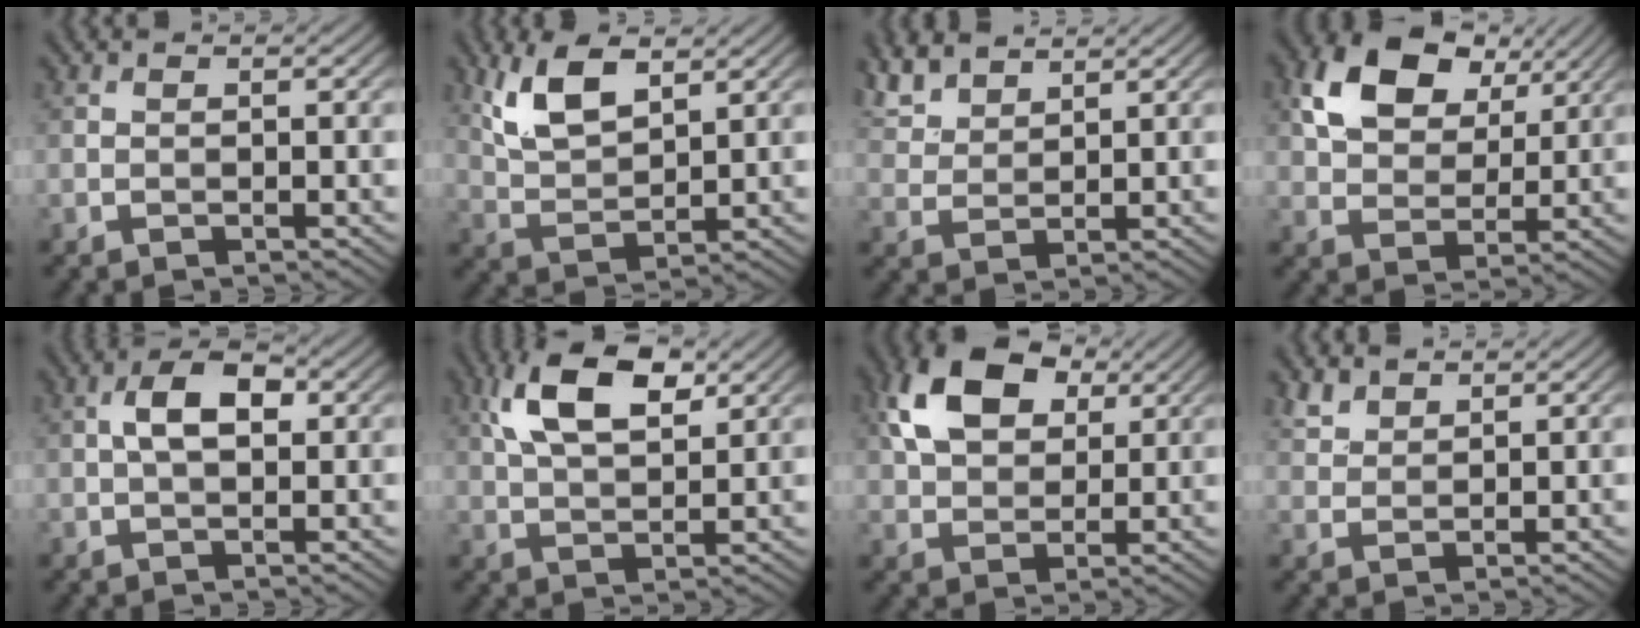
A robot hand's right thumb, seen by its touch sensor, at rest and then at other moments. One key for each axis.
{"total": 7.2, "fx": 4.1, "fy": 3.2, "fz": 5.1, "tx": -0.116, "ty": 0.000, "tz": 0.086}
{"total": 5.8, "fx": 4.7, "fy": 2.2, "fz": 2.6, "tx": -0.073, "ty": 0.012, "tz": 0.100}
{"total": 10.8, "fx": 5.2, "fy": 6.9, "fz": 6.5, "tx": -0.141, "ty": 0.007, "tz": 0.090}
{"total": 4.8, "fx": 0.8, "fy": 2.6, "fz": 3.9, "tx": -0.073, "ty": 0.009, "tz": 0.007}
{"total": 9.4, "fx": 4.2, "fy": 4.3, "fz": 7.2, "tx": -0.150, "ty": 0.017, "tz": 0.080}
{"total": 10.9, "fx": 4.4, "fy": 7.0, "fz": 7.2, "tx": -0.164, "ty": 0.020, "tz": 0.079}
{"total": 2.8, "fx": 2.3, "fy": 1.2, "fz": 1.0, "tx": -0.026, "ty": 0.003, "tz": 0.055}